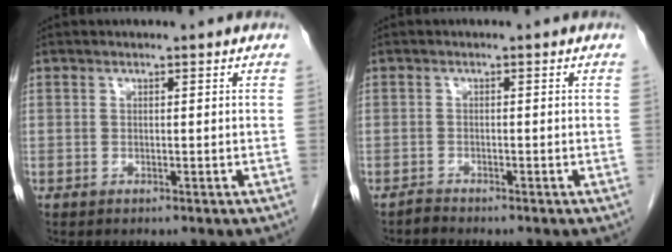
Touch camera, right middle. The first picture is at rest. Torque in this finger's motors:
{"motor_torque": [0.08, -0.01, -0.02, 0.00]}